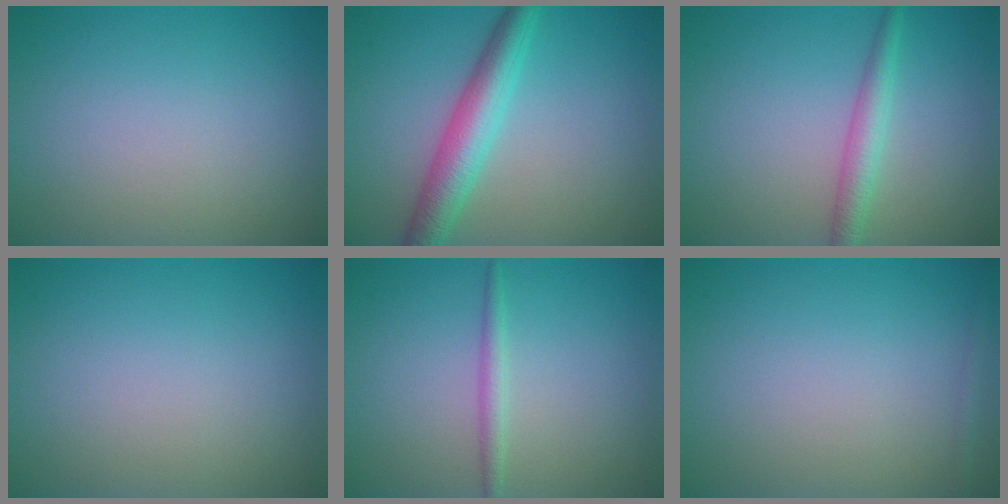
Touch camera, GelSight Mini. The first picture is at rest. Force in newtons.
{"total": 4.7, "press": 4.7, "slide": 0.1}
{"total": 2.5, "press": 2.5, "slide": 0.1}
{"total": 0.0}
{"total": 1.5, "press": 1.5, "slide": 0.1}
{"total": 0.8, "press": 0.8, "slide": 0.0}